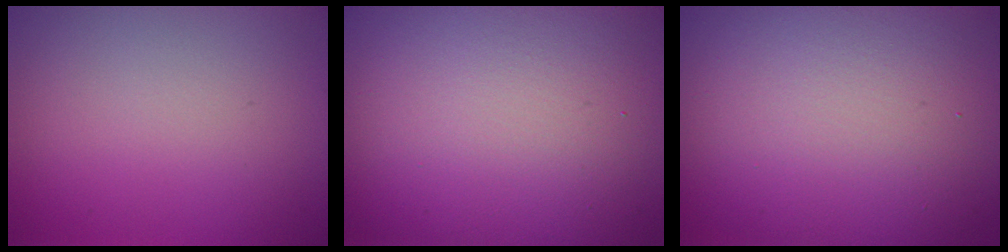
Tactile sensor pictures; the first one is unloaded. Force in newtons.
{"total": 21.8, "press": 21.8, "slide": 1.0}
{"total": 17.4, "press": 17.4, "slide": 0.9}